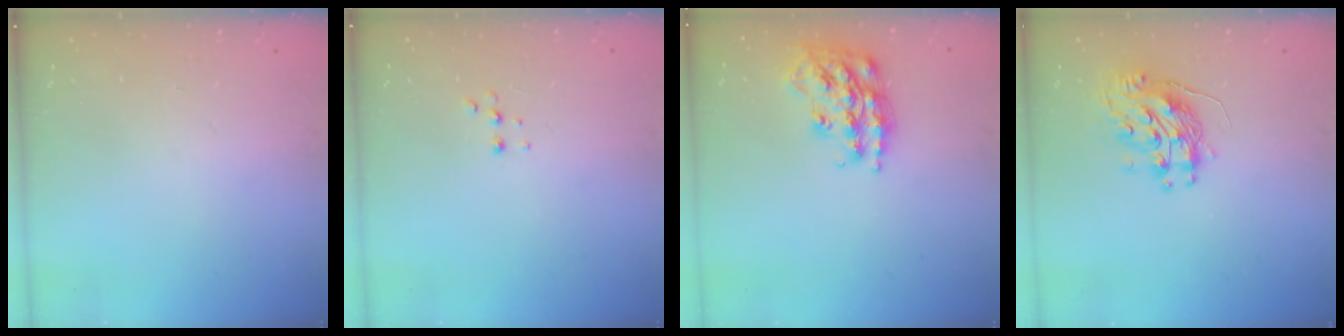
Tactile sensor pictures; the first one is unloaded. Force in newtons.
{"total": 3.4, "press": 3.3, "slide": 0.8}
{"total": 17.9, "press": 17.8, "slide": 1.1}
{"total": 10.7, "press": 10.6, "slide": 1.2}